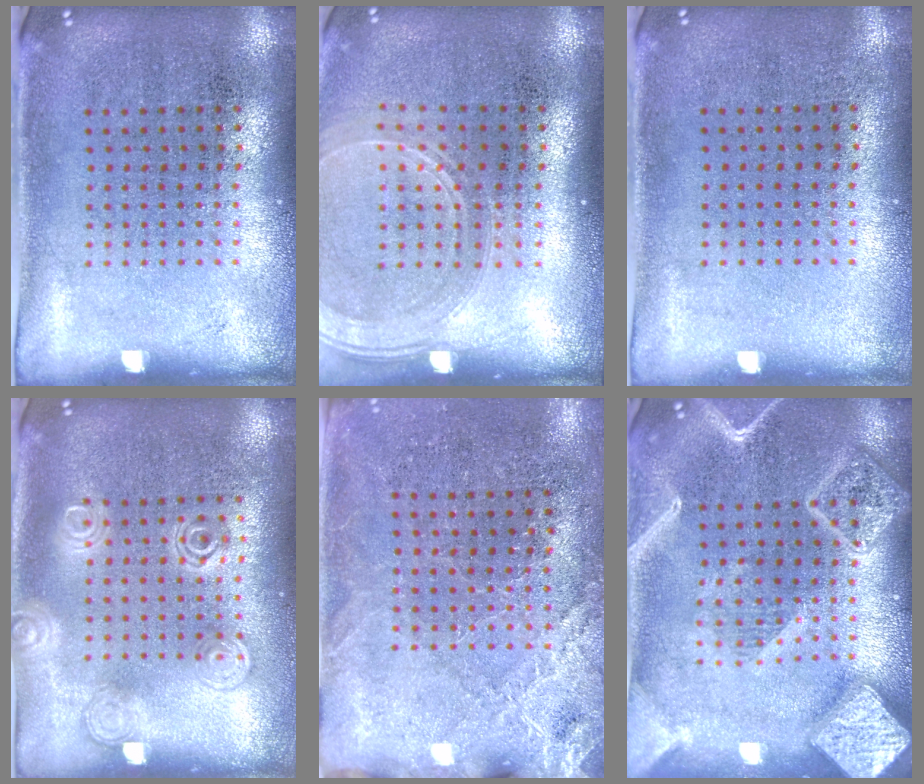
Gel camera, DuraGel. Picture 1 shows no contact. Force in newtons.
{"total": 1.7, "press": 1.6, "slide": 0.6}
{"total": 0.0}
{"total": 1.3, "press": 1.3, "slide": 0.2}
{"total": 2.6, "press": 2.6, "slide": 0.5}
{"total": 4.1, "press": 4.1, "slide": 0.5}